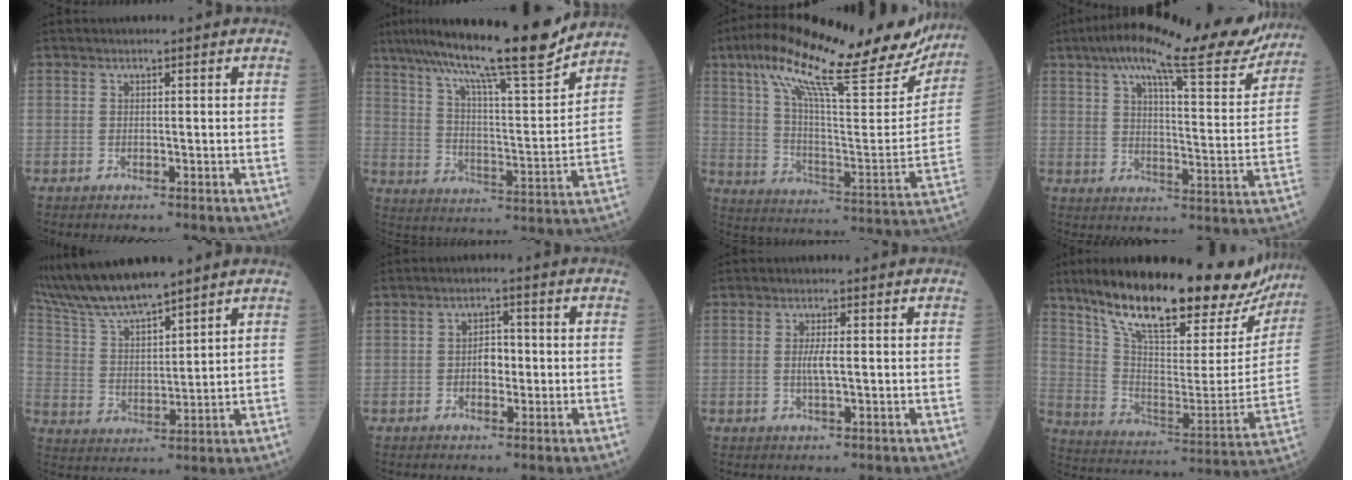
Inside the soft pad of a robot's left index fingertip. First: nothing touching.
{"total": 18.3, "force": [15.2, 0.6, 10.2], "torque": [-0.164, -0.001, 0.234]}
{"total": 26.9, "force": [20.6, 4.5, 16.7], "torque": [-0.272, 0.011, 0.296]}
{"total": 21.1, "force": [17.1, 3.3, 12.0], "torque": [-0.175, 0.008, 0.224]}
{"total": 10.8, "force": [9.7, 0.6, 4.6], "torque": [-0.103, 0.012, 0.193]}
{"total": 2.9, "force": [-0.4, 1.7, 2.3], "torque": [-0.036, 0.007, -0.010]}
{"total": 2.3, "force": [-0.1, 0.2, 2.3], "torque": [-0.048, -0.005, -0.002]}
{"total": 28.1, "force": [21.8, 8.4, 15.6], "torque": [-0.245, -0.009, 0.313]}